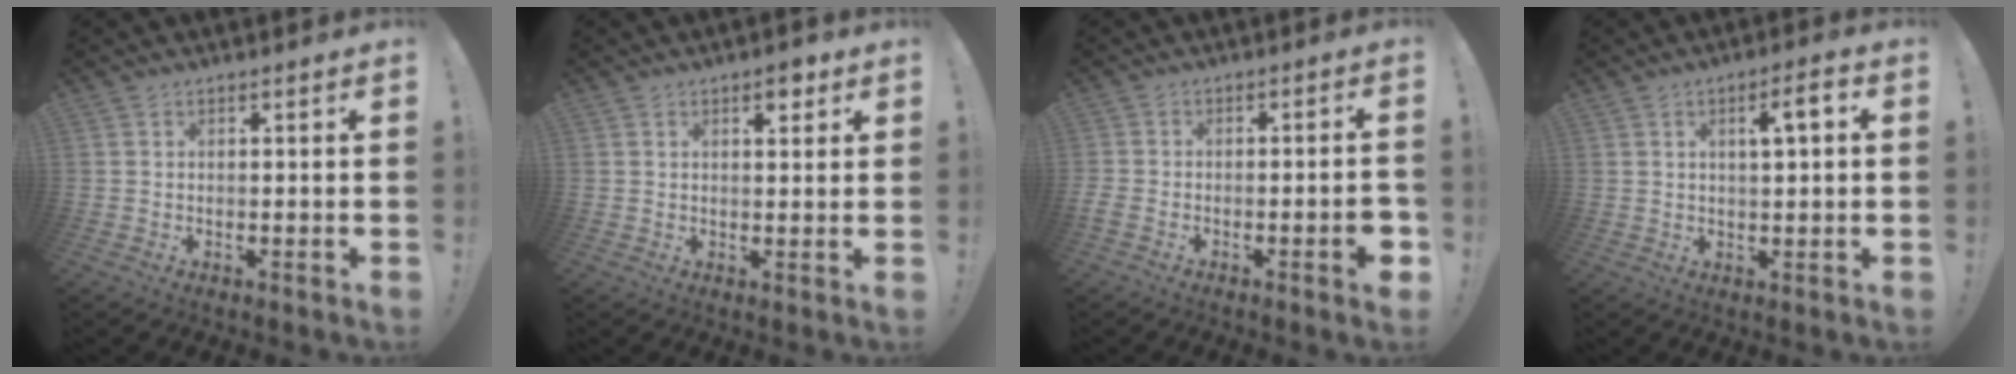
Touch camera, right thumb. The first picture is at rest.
{"total": 4.0, "force": [2.5, 1.9, 2.4], "torque": [-0.013, -0.015, 0.037]}
{"total": 5.8, "force": [-3.0, 1.5, 4.8], "torque": [-0.086, 0.008, -0.047]}
{"total": 5.1, "force": [1.5, 0.9, 4.8], "torque": [-0.069, -0.004, 0.018]}